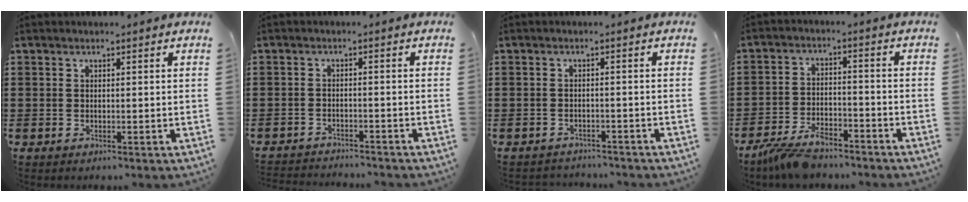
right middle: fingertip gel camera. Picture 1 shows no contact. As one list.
[{"total": 2.1, "force": [-2.1, -0.1, 0.1], "torque": [-0.009, -0.002, -0.043]}, {"total": 1.7, "force": [-1.7, 0.1, 0.1], "torque": [-0.010, -0.004, -0.036]}, {"total": 5.9, "force": [-5.1, 1.6, 2.4], "torque": [-0.064, -0.002, -0.104]}]